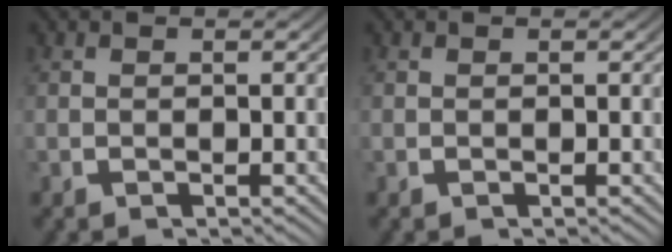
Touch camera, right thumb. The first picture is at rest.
{"total": 0.0}